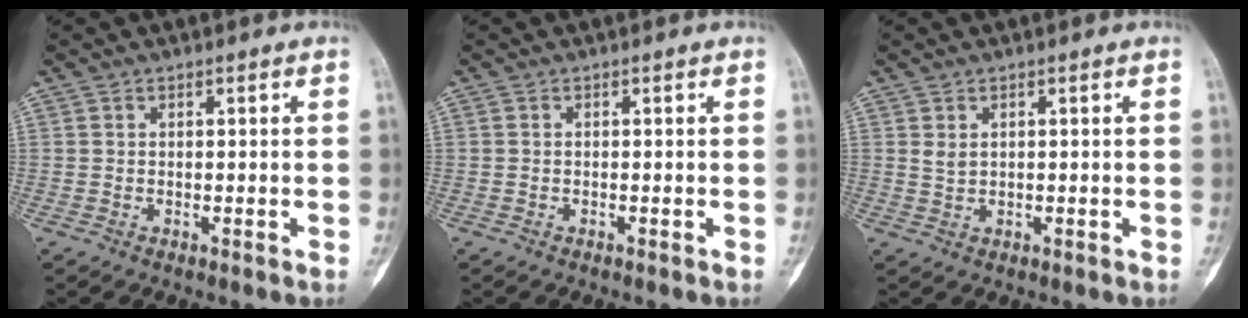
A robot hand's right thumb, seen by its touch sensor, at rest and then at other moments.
{"total": 0.0}
{"total": 1.5, "force": [0.7, 0.9, 0.9], "torque": [-0.010, -0.004, 0.019]}